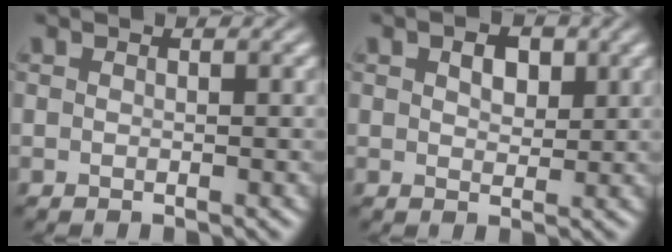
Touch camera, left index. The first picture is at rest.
{"total": 2.5, "force": [1.0, 1.6, 1.7], "torque": [-0.030, 0.002, 0.016]}